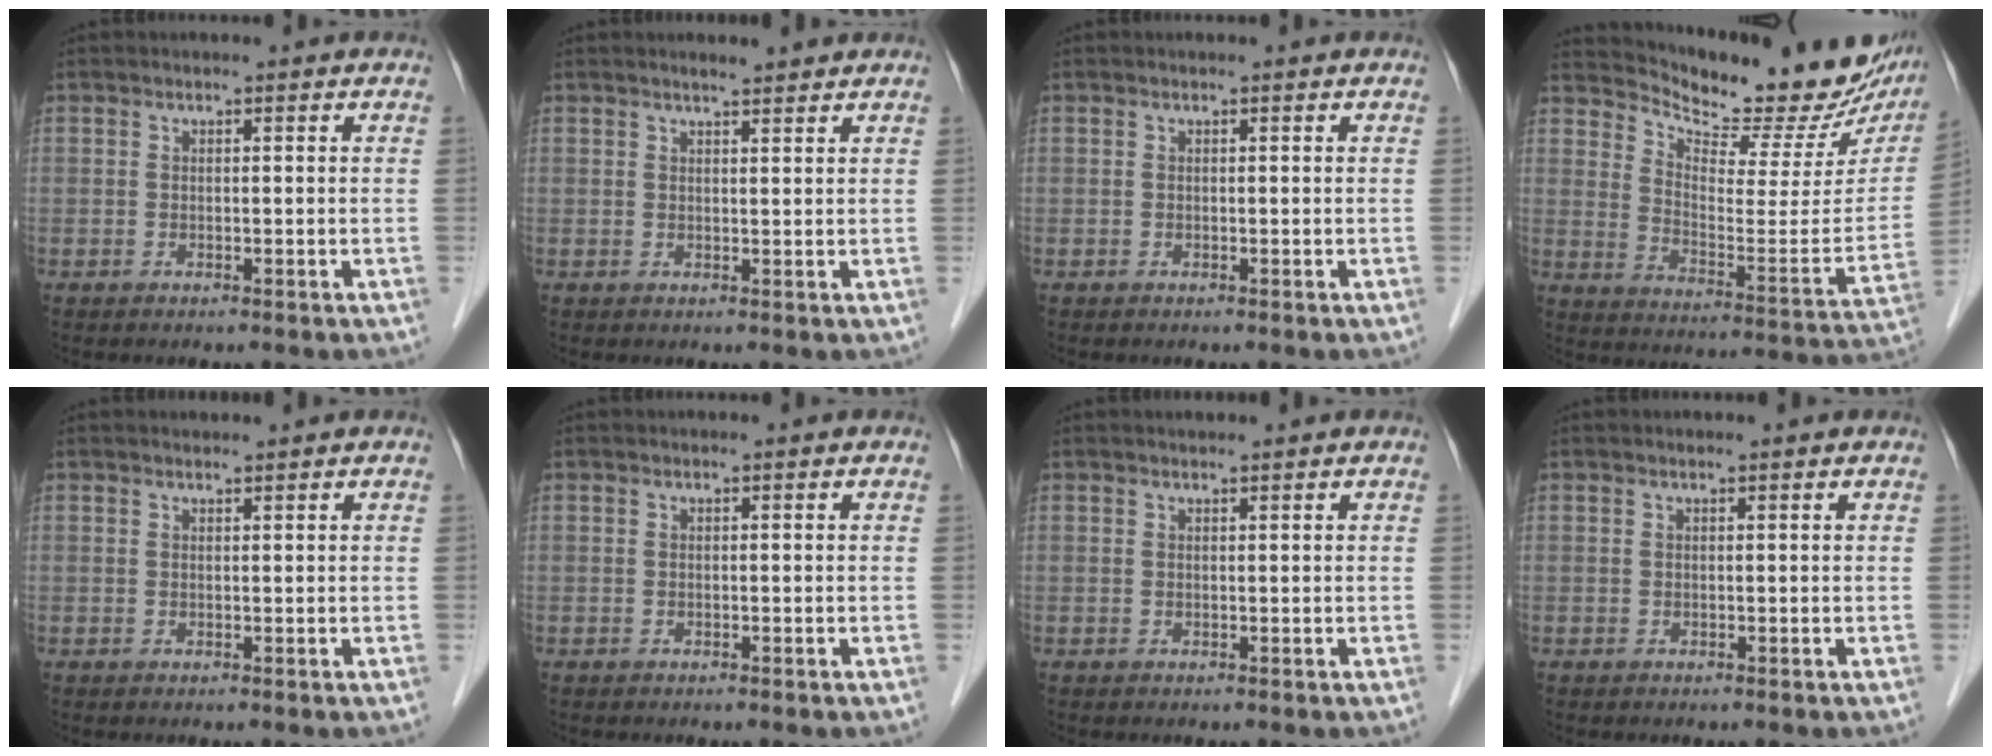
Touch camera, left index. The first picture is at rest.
{"total": 2.6, "force": [2.3, 0.2, 1.2], "torque": [-0.021, 0.009, 0.036]}
{"total": 0.0}
{"total": 21.1, "force": [19.1, 5.2, 7.3], "torque": [-0.107, -0.059, 0.251]}
{"total": 1.2, "force": [1.1, 0.0, 0.3], "torque": [-0.008, 0.009, 0.023]}
{"total": 0.0}
{"total": 1.2, "force": [1.1, 0.0, 0.5], "torque": [-0.009, 0.009, 0.021]}
{"total": 0.7, "force": [0.6, 0.0, 0.3], "torque": [-0.011, 0.008, 0.012]}